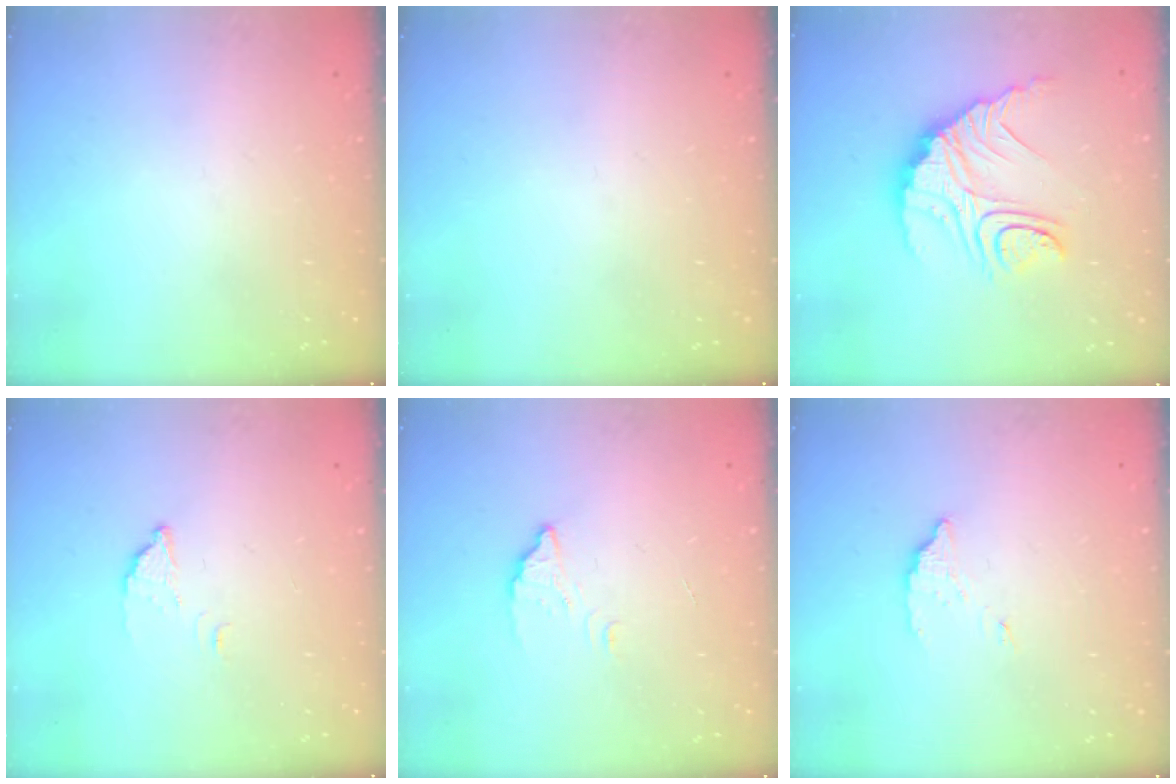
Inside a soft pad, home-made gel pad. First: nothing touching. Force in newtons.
{"total": 0.0}
{"total": 14.7, "press": 14.7, "slide": 1.4}
{"total": 3.0, "press": 3.0, "slide": 0.1}
{"total": 3.5, "press": 3.5, "slide": 0.5}
{"total": 2.8, "press": 2.8, "slide": 0.2}